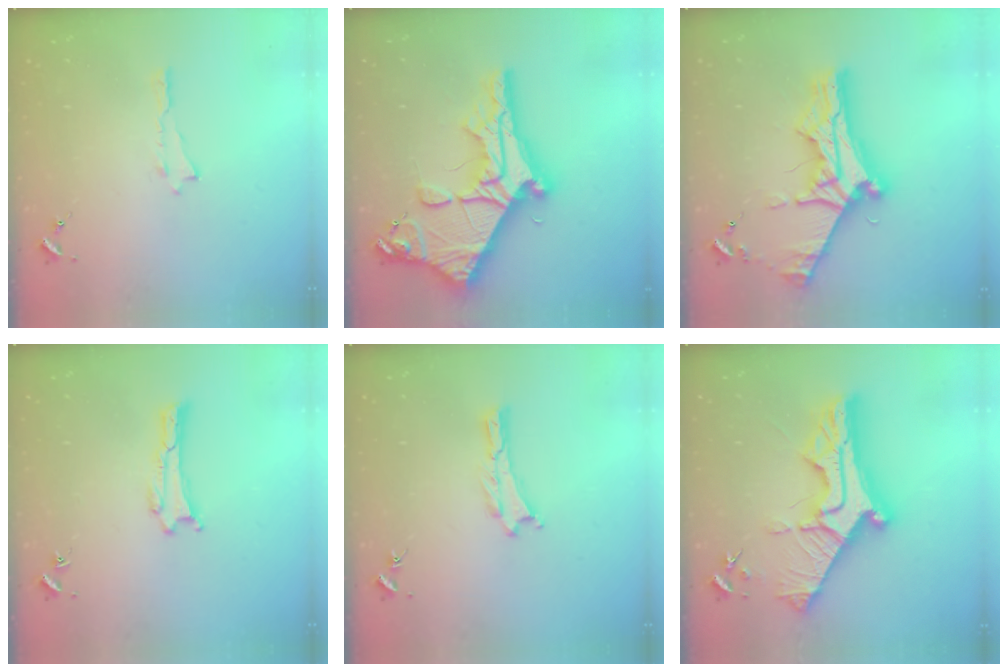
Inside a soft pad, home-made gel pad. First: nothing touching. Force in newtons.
{"total": 12.9, "press": 12.9, "slide": 1.3}
{"total": 10.9, "press": 10.8, "slide": 1.0}
{"total": 0.0}
{"total": 0.0}
{"total": 13.9, "press": 13.9, "slide": 1.2}